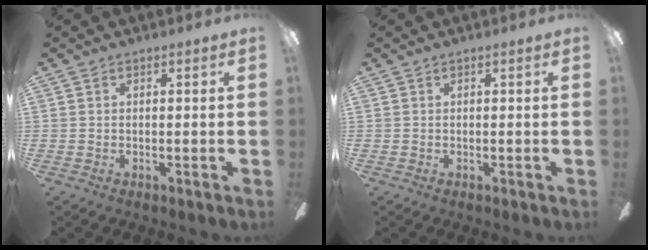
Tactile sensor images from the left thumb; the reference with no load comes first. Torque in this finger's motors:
{"motor_torque": [0.00, 0.00, 0.04, -0.04, 0.00]}